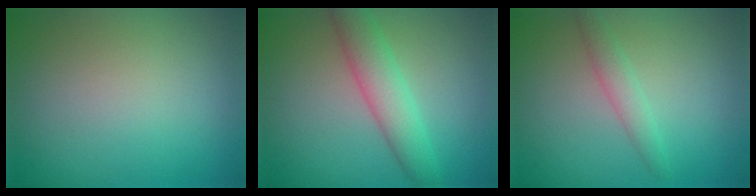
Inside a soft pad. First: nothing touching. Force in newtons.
{"total": 4.4, "press": 4.4, "slide": 0.2}
{"total": 1.9, "press": 1.9, "slide": 0.1}